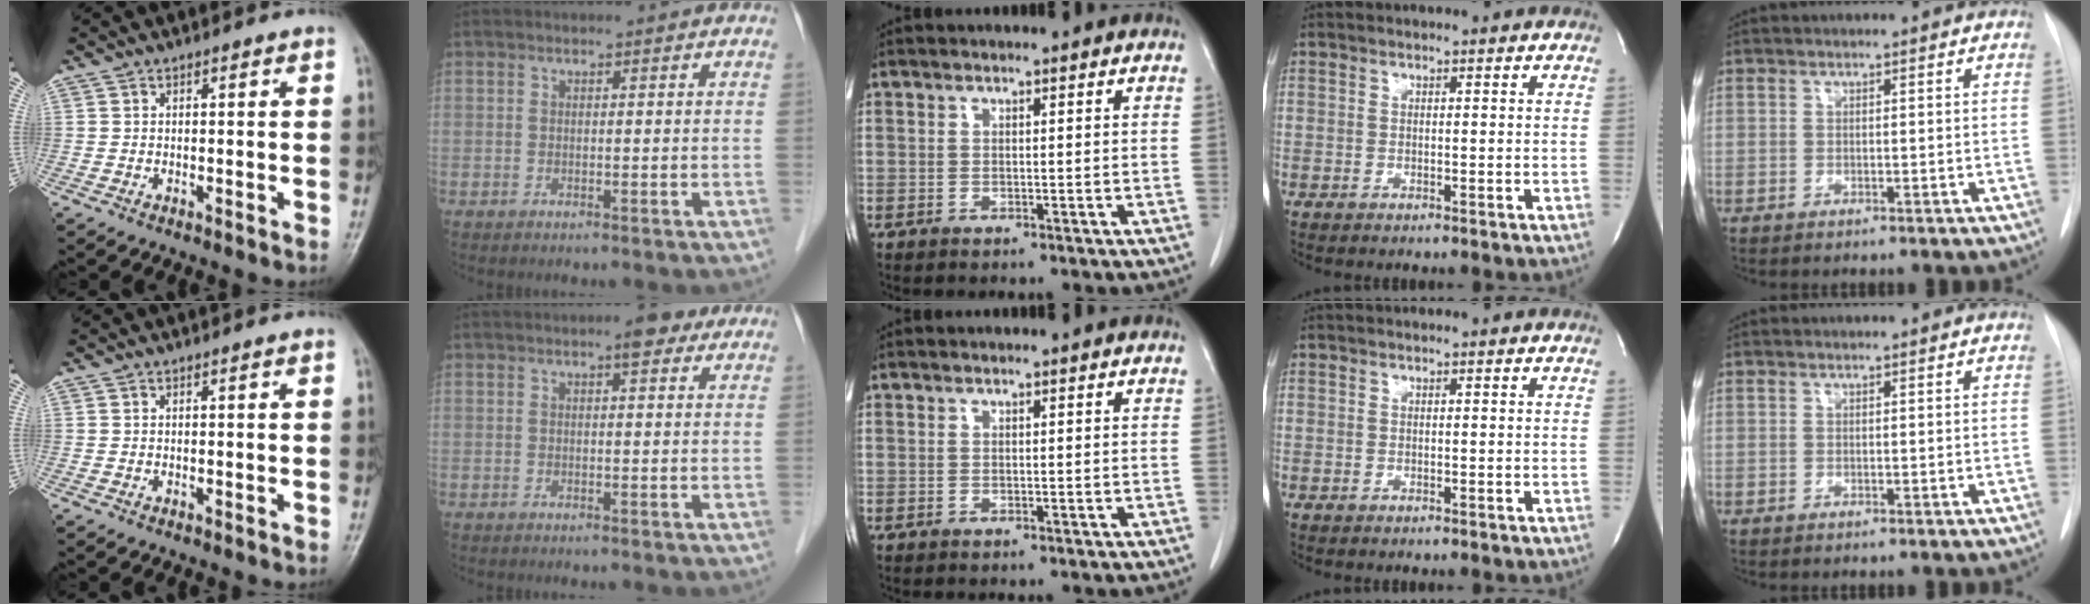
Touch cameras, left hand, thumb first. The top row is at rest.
{"index": {"total": 3.3, "force": [2.0, 1.1, 2.4], "torque": [-0.032, 0.010, 0.023]}}